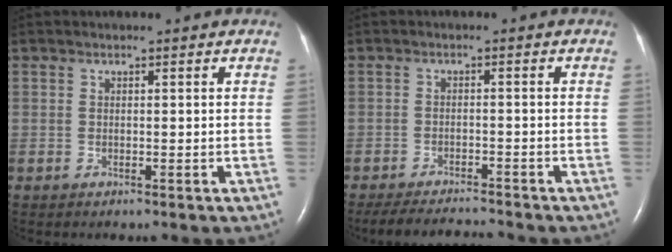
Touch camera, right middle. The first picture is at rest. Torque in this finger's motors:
{"motor_torque": [0.28, -0.29, 0.12, 0.04]}